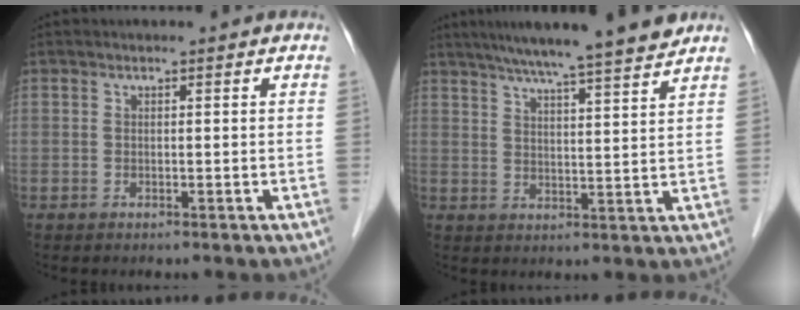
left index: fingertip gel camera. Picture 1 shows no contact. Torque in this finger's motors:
{"motor_torque": [0.19, -0.17, 0.26, 0.06]}